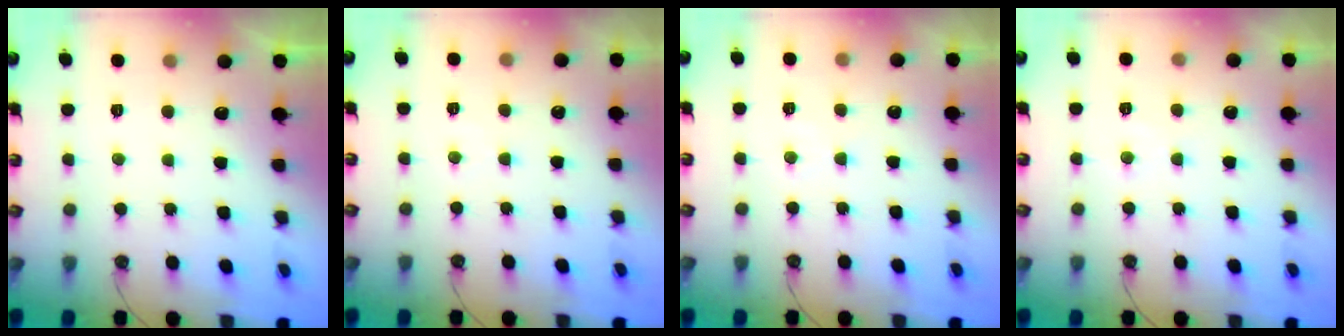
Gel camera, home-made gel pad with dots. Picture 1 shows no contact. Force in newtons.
{"total": 3.2, "press": 3.2, "slide": 0.6}
{"total": 5.0, "press": 5.0, "slide": 0.7}
{"total": 5.2, "press": 5.2, "slide": 0.7}